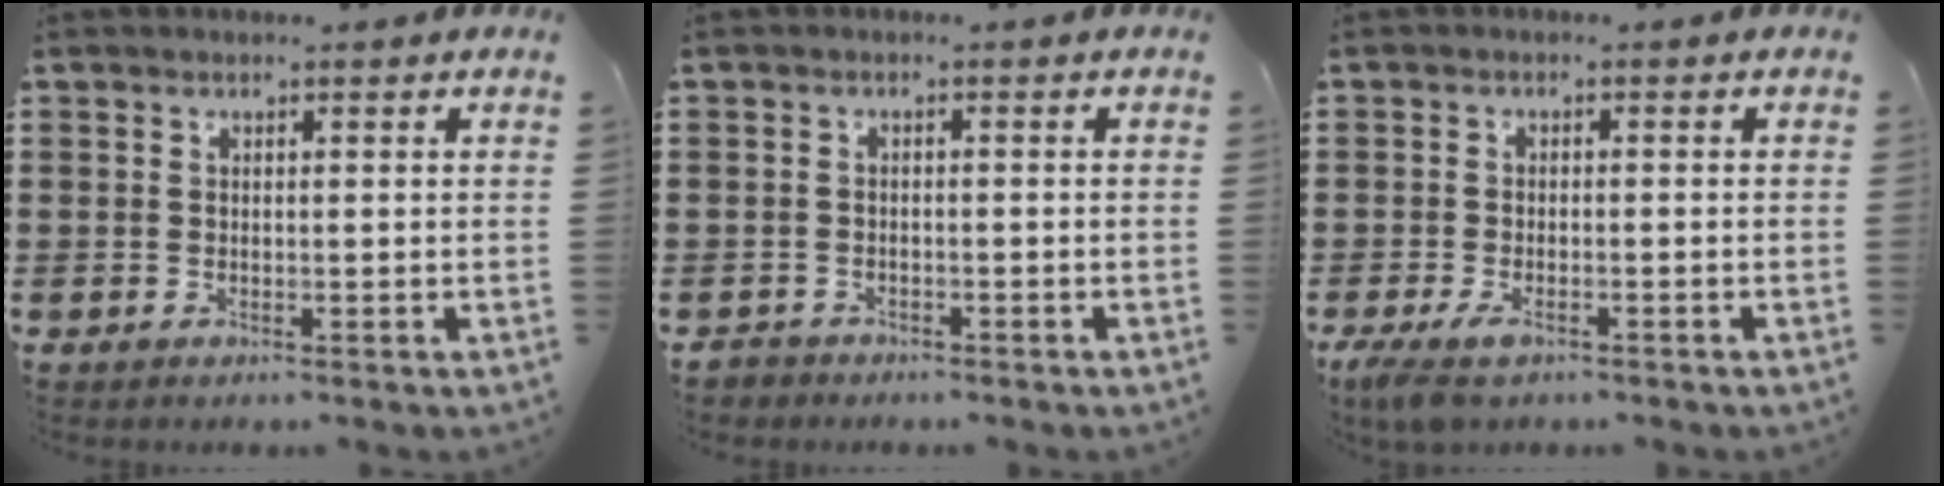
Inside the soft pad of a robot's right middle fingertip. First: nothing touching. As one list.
[{"total": 1.2, "force": [-1.1, 0.4, -0.1], "torque": [-0.002, 0.002, -0.025]}, {"total": 2.6, "force": [-1.8, 0.7, 1.7], "torque": [-0.053, -0.009, -0.040]}]